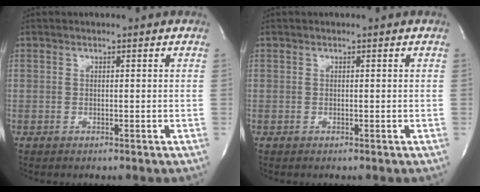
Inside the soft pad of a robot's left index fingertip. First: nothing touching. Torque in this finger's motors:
{"motor_torque": [0.00, 0.00, 0.03, 0.00]}